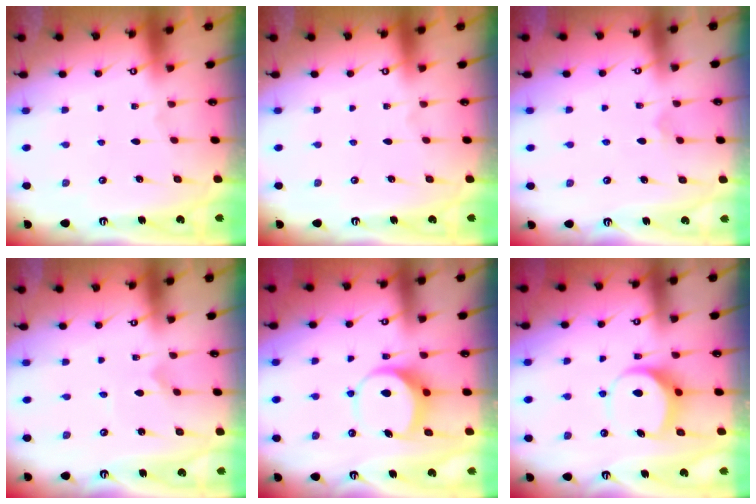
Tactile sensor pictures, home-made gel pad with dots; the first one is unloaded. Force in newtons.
{"total": 0.0}
{"total": 4.9, "press": 4.9, "slide": 0.3}
{"total": 1.2, "press": 1.2, "slide": 0.1}
{"total": 7.0, "press": 7.0, "slide": 0.9}
{"total": 7.9, "press": 7.9, "slide": 1.0}